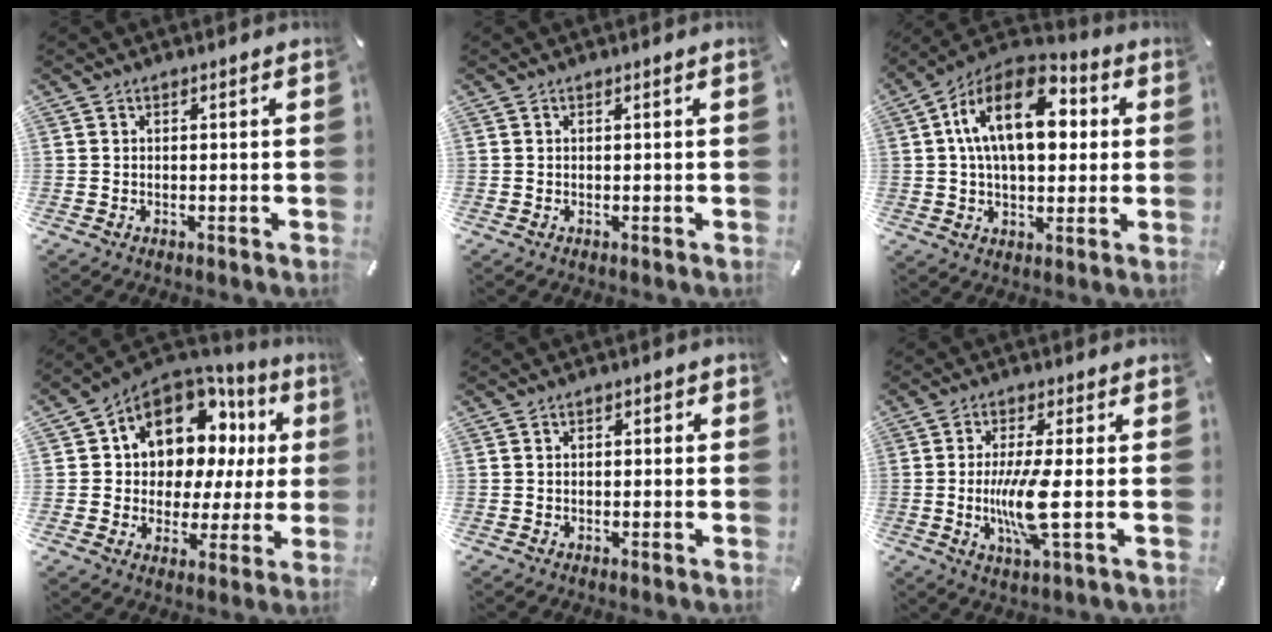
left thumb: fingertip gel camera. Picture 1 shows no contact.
{"total": 0.0}
{"total": 17.8, "force": [4.2, 10.5, 13.7], "torque": [-0.245, -0.001, 0.067]}
{"total": 12.8, "force": [6.6, 9.3, 5.8], "torque": [-0.095, -0.055, 0.122]}
{"total": 1.1, "force": [-0.2, 0.9, 0.6], "torque": [-0.011, 0.004, -0.007]}
{"total": 10.5, "force": [-0.7, 1.5, 10.3], "torque": [-0.210, -0.021, -0.019]}